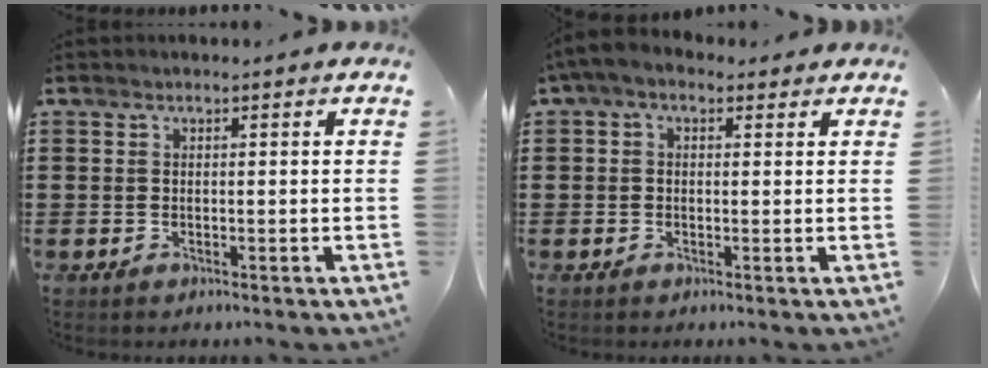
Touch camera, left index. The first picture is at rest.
{"total": 2.5, "force": [0.7, 1.4, 1.9], "torque": [-0.047, 0.005, 0.010]}